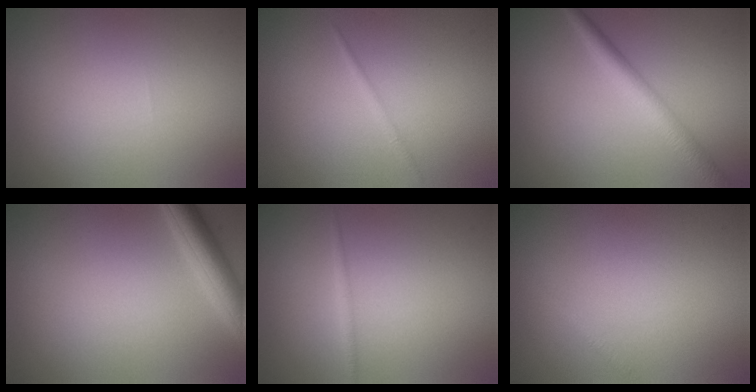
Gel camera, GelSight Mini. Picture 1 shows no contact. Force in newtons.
{"total": 0.8, "press": 0.8, "slide": 0.0}
{"total": 3.5, "press": 3.5, "slide": 0.1}
{"total": 3.7, "press": 3.7, "slide": 0.3}
{"total": 0.7, "press": 0.7, "slide": 0.0}
{"total": 0.6, "press": 0.6, "slide": 0.0}